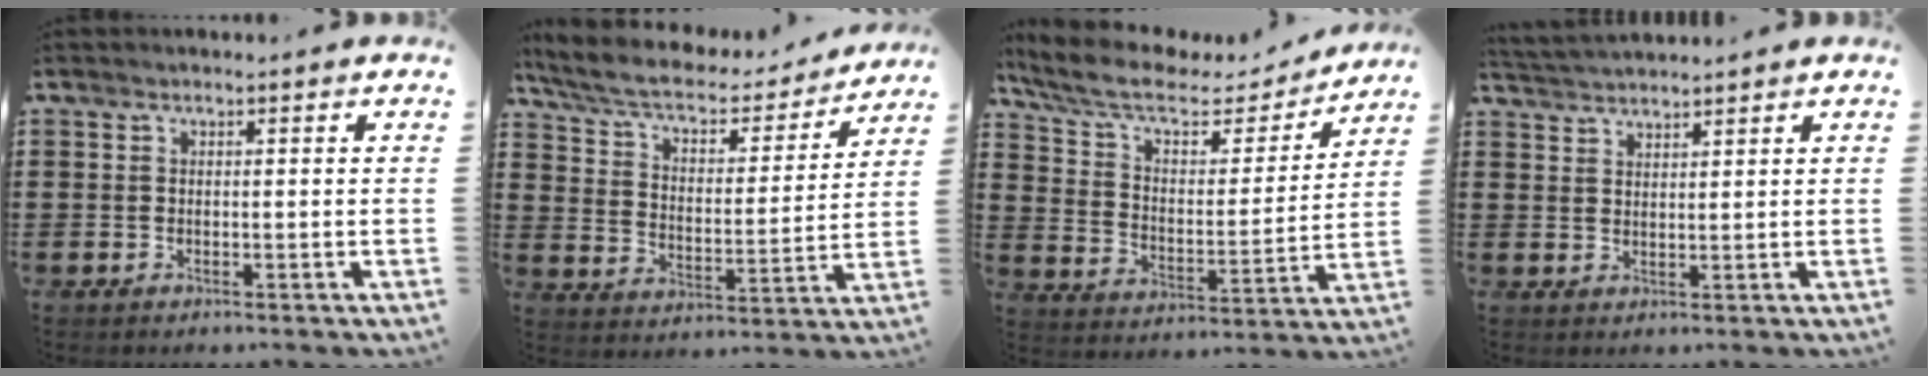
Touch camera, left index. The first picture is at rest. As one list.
[{"total": 6.3, "force": [5.1, 1.8, 3.1], "torque": [-0.083, -0.031, 0.085]}, {"total": 8.2, "force": [6.1, 3.1, 4.6], "torque": [-0.114, -0.025, 0.102]}, {"total": 2.5, "force": [2.4, -0.1, -0.2], "torque": [-0.005, -0.005, 0.047]}]